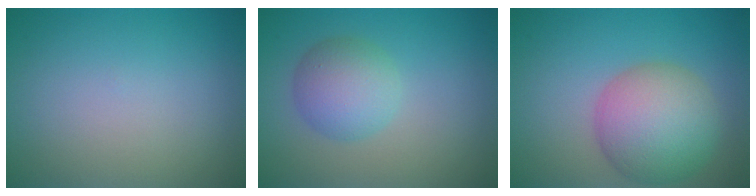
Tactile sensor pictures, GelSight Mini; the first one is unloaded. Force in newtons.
{"total": 4.0, "press": 4.0, "slide": 0.2}
{"total": 7.6, "press": 7.6, "slide": 0.4}